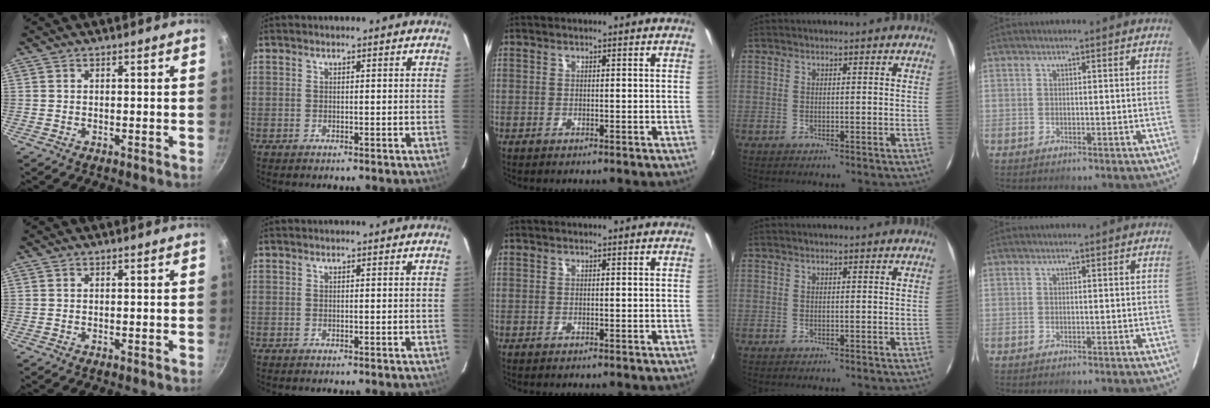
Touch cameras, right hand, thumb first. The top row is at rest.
{}